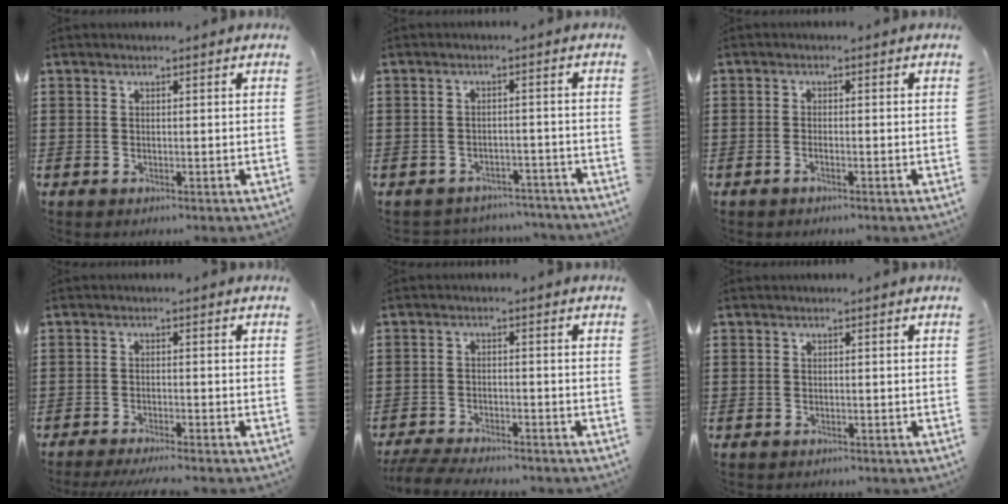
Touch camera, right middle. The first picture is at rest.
{"total": 2.9, "force": [-2.8, 0.5, -0.2], "torque": [-0.005, 0.001, -0.062]}
{"total": 1.0, "force": [-0.7, 0.1, 0.7], "torque": [-0.014, -0.003, -0.011]}
{"total": 2.5, "force": [-2.3, -0.2, 0.9], "torque": [-0.013, 0.000, -0.046]}
{"total": 4.4, "force": [-4.2, 0.5, 1.2], "torque": [-0.033, -0.006, -0.089]}
{"total": 0.7, "force": [-0.5, 0.4, -0.1], "torque": [0.002, 0.004, -0.013]}